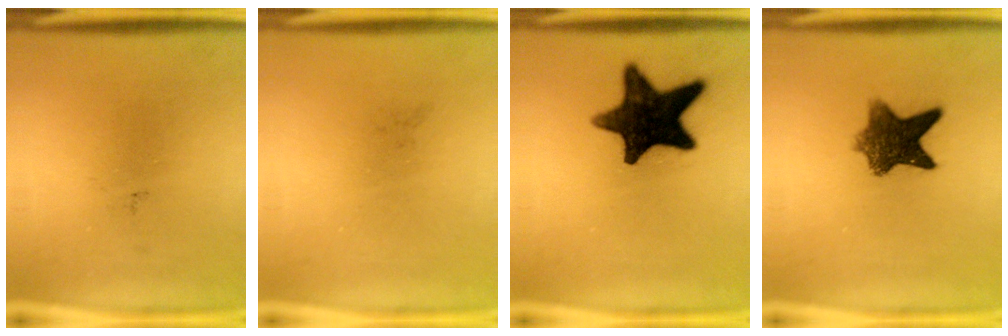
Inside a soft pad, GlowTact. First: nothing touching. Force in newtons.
{"total": 0.0}
{"total": 15.5}
{"total": 8.3}